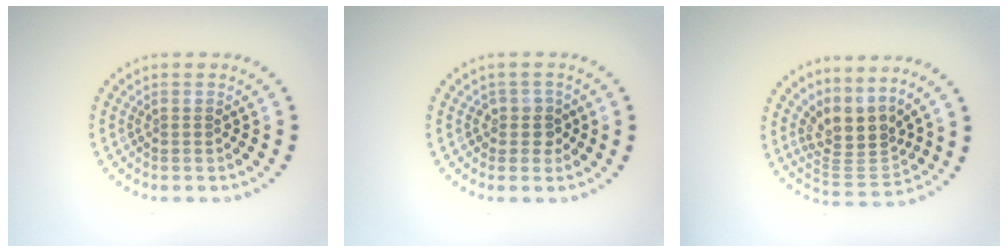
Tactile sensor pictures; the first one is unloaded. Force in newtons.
{"total": 1.8, "press": 1.5, "slide": 1.0}
{"total": 3.9, "press": 2.7, "slide": 2.9}